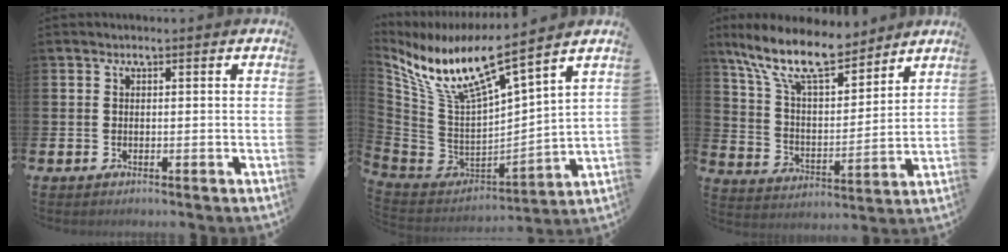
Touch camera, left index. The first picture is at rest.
{"total": 10.0, "force": [7.9, 1.2, 6.0], "torque": [-0.163, -0.067, 0.127]}
{"total": 12.5, "force": [10.3, 3.8, 6.0], "torque": [-0.150, -0.050, 0.185]}